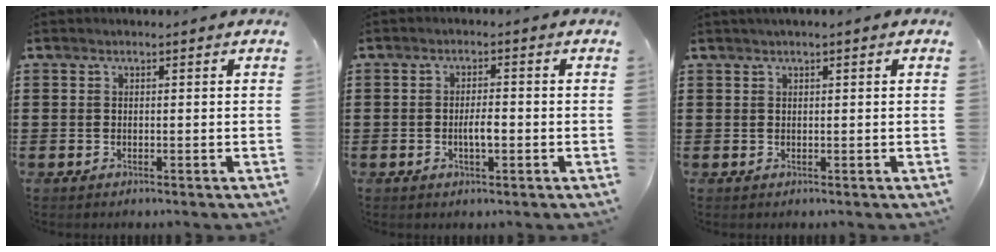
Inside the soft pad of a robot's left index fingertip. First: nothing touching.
{"total": 2.9, "force": [-0.7, 0.9, 2.7], "torque": [-0.050, 0.003, -0.013]}
{"total": 0.7, "force": [0.4, 0.0, 0.6], "torque": [-0.012, 0.001, 0.006]}